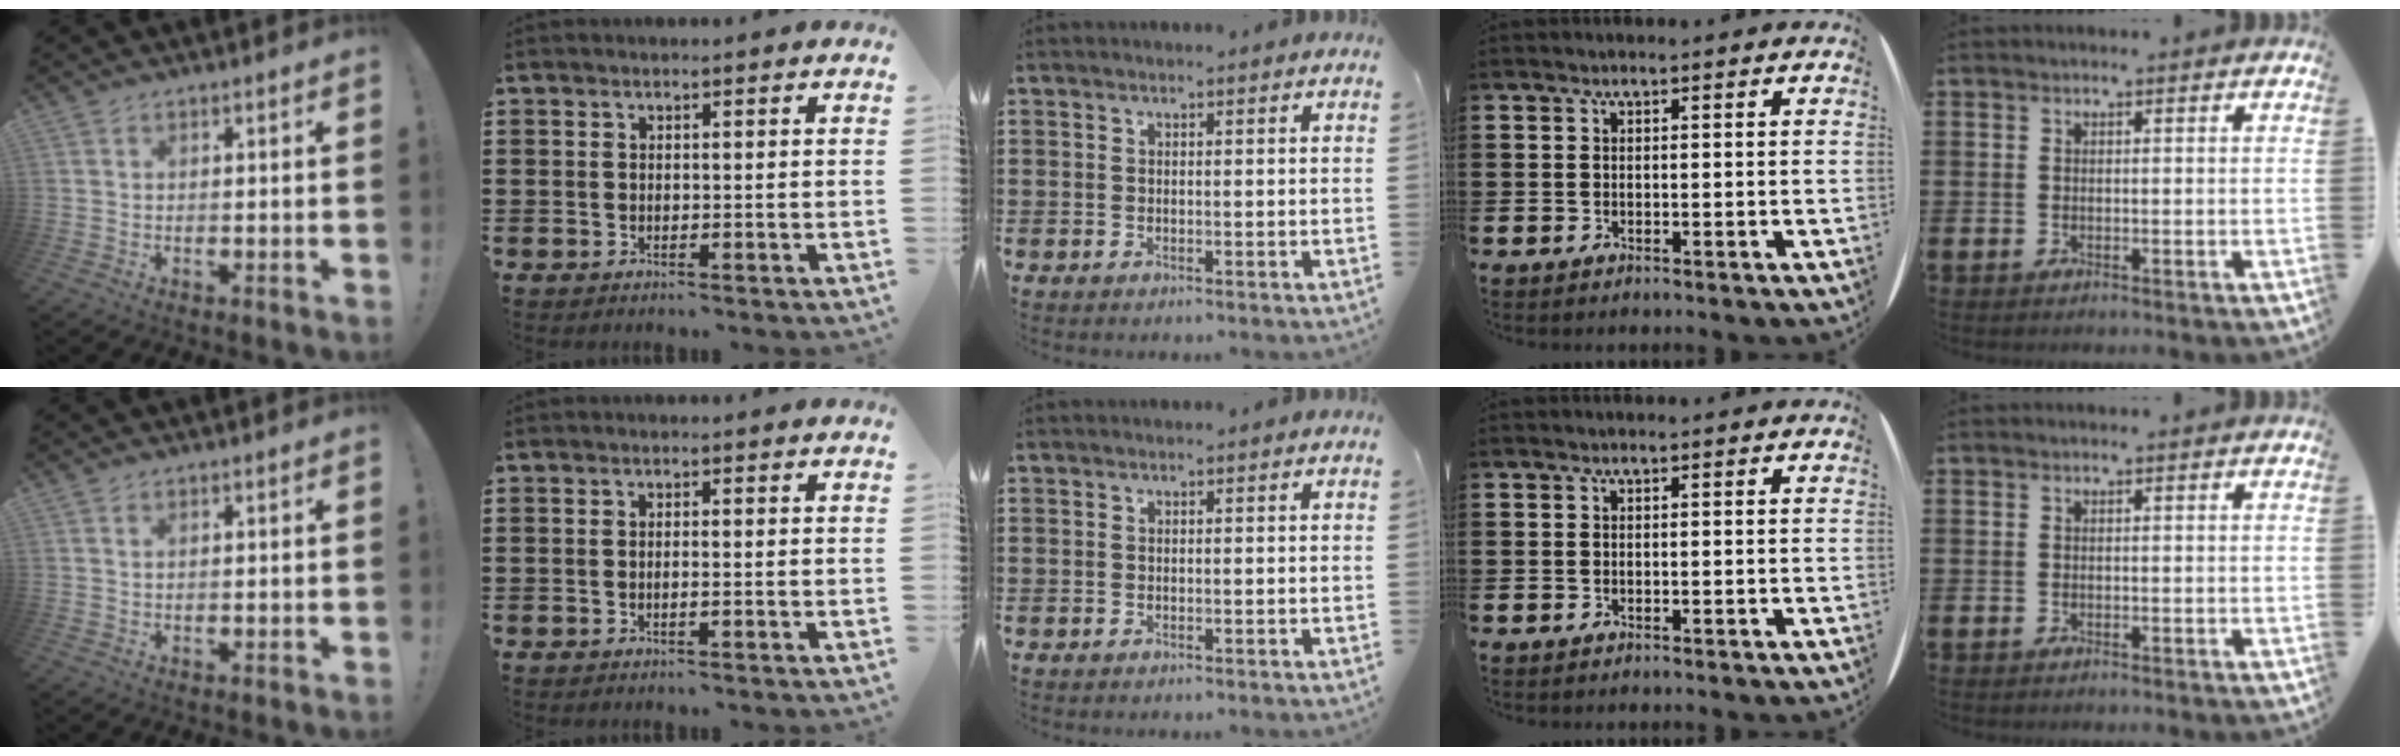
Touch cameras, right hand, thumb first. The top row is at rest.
{"thumb": {"total": 0.7, "force": [0.5, 0.3, 0.4], "torque": [-0.008, 0.000, 0.009]}, "index": {"total": 0.8, "force": [-0.3, -0.1, 0.7], "torque": [-0.013, -0.003, -0.006]}}